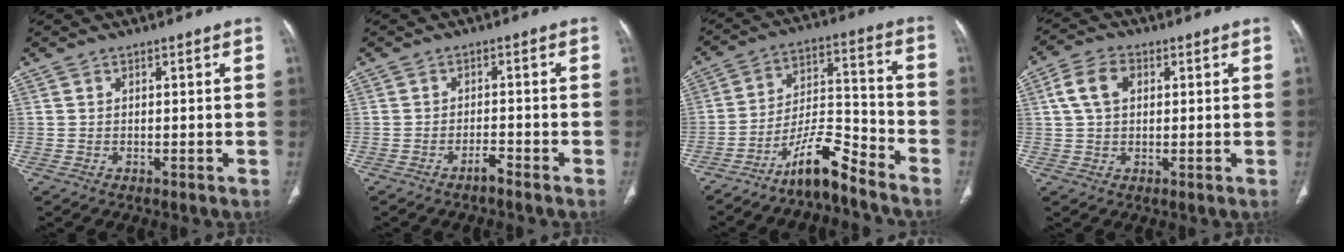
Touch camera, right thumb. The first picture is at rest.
{"total": 1.8, "force": [-1.6, 0.2, 0.9], "torque": [-0.022, 0.010, -0.027]}
{"total": 10.1, "force": [-8.5, 1.7, 5.2], "torque": [-0.093, 0.086, -0.153]}
{"total": 6.1, "force": [1.6, 4.0, 4.3], "torque": [-0.086, 0.014, 0.027]}